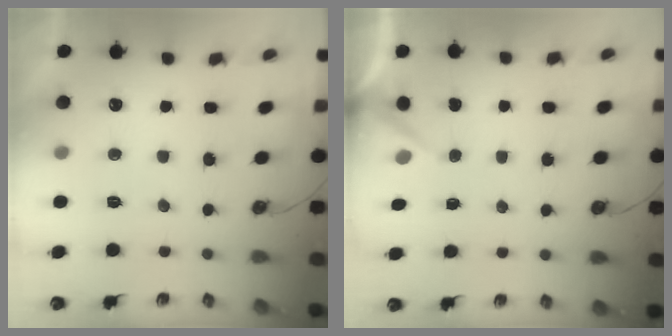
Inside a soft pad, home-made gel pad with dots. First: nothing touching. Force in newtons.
{"total": 3.1, "press": 3.0, "slide": 0.4}